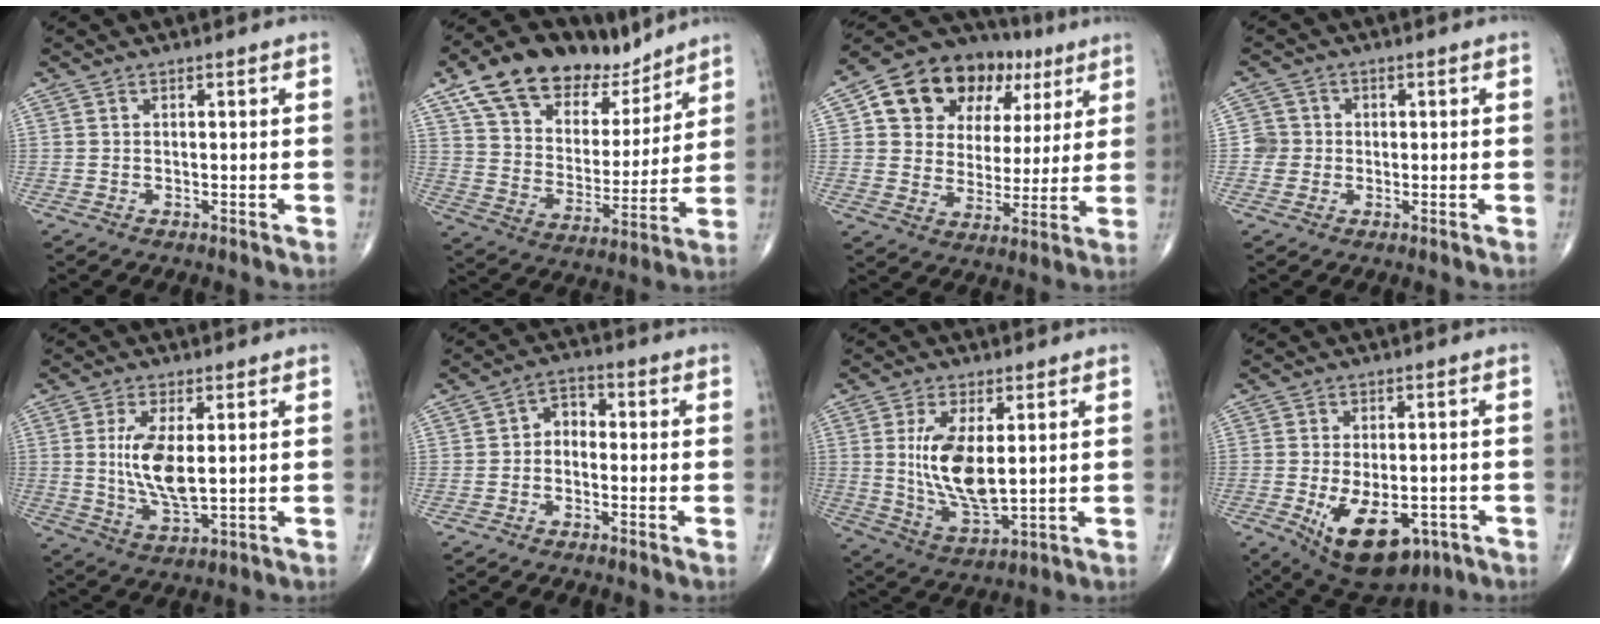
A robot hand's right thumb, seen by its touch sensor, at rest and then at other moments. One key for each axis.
{"total": 19.6, "fx": 13.8, "fy": 10.4, "fz": 9.3, "tx": -0.116, "ty": -0.041, "tz": 0.240}
{"total": 19.8, "fx": 7.8, "fy": 14.5, "fz": 10.8, "tx": -0.123, "ty": 0.020, "tz": 0.132}
{"total": 3.3, "fx": -0.2, "fy": 3.3, "fz": 0.1, "tx": 0.026, "ty": 0.010, "tz": -0.009}
{"total": 9.5, "fx": 1.3, "fy": 3.7, "fz": 8.6, "tx": -0.171, "ty": -0.021, "tz": 0.031}
{"total": 3.8, "fx": -0.8, "fy": 2.8, "fz": 2.5, "tx": -0.026, "ty": 0.023, "tz": -0.027}
{"total": 12.2, "fx": 1.9, "fy": 5.4, "fz": 10.8, "tx": -0.203, "ty": -0.025, "tz": 0.048}
{"total": 13.7, "fx": -5.0, "fy": 7.3, "fz": 10.4, "tx": -0.158, "ty": -0.003, "tz": -0.057}